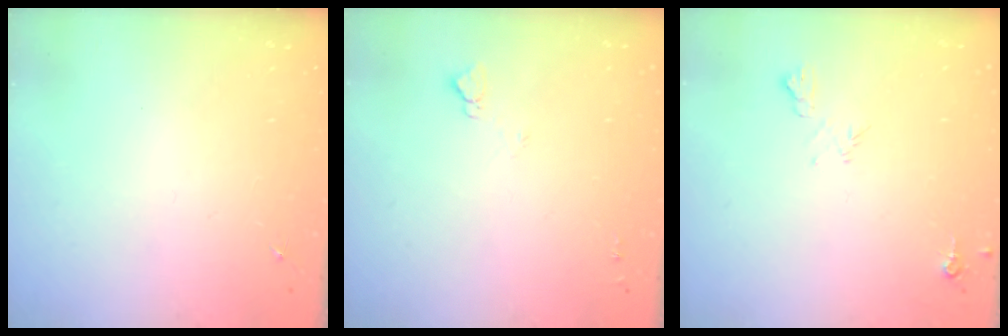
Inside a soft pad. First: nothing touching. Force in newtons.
{"total": 4.4, "press": 4.3, "slide": 0.6}
{"total": 6.4, "press": 6.3, "slide": 1.2}